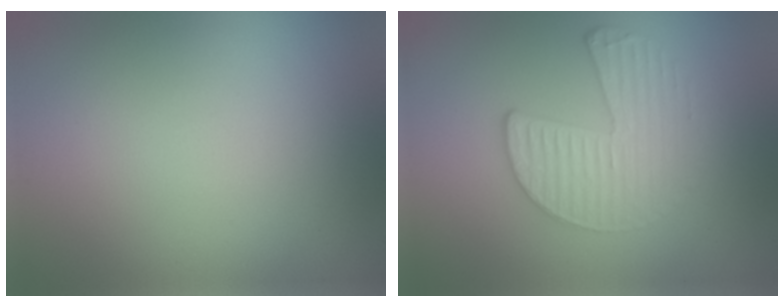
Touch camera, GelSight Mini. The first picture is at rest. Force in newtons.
{"total": 3.5, "press": 2.8, "slide": 2.0}